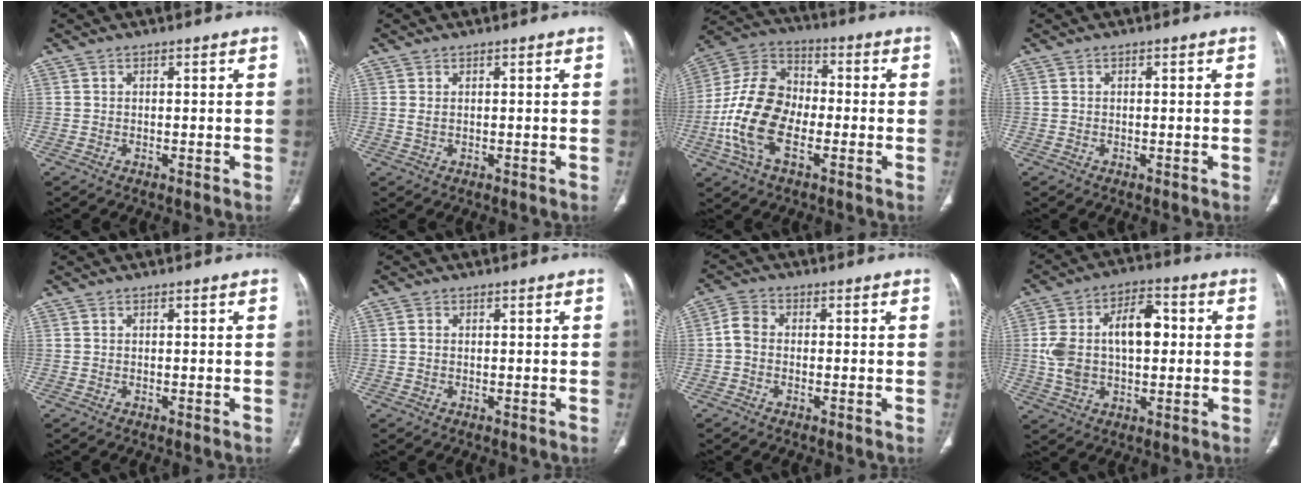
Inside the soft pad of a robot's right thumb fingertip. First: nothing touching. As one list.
[{"total": 0.9, "force": [0.2, 0.5, 0.7], "torque": [-0.020, 0.003, 0.009]}, {"total": 15.9, "force": [-4.0, 9.4, 12.3], "torque": [-0.239, 0.027, -0.082]}, {"total": 0.0}, {"total": 0.0}, {"total": 0.7, "force": [0.0, 0.6, 0.4], "torque": [-0.004, 0.000, -0.001]}, {"total": 3.6, "force": [-0.6, 2.6, 2.4], "torque": [-0.044, 0.011, -0.021]}, {"total": 14.7, "force": [1.0, 8.6, 11.9], "torque": [-0.207, 0.032, 0.019]}]